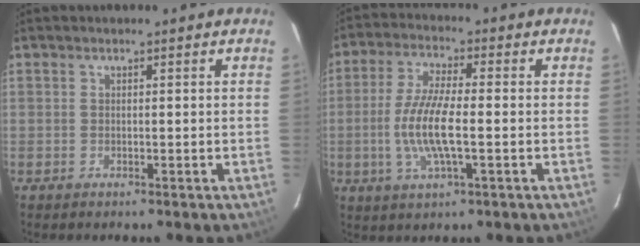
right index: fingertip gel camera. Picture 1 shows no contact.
{"total": 10.1, "force": [-1.7, 2.3, 9.7], "torque": [-0.198, -0.004, -0.038]}